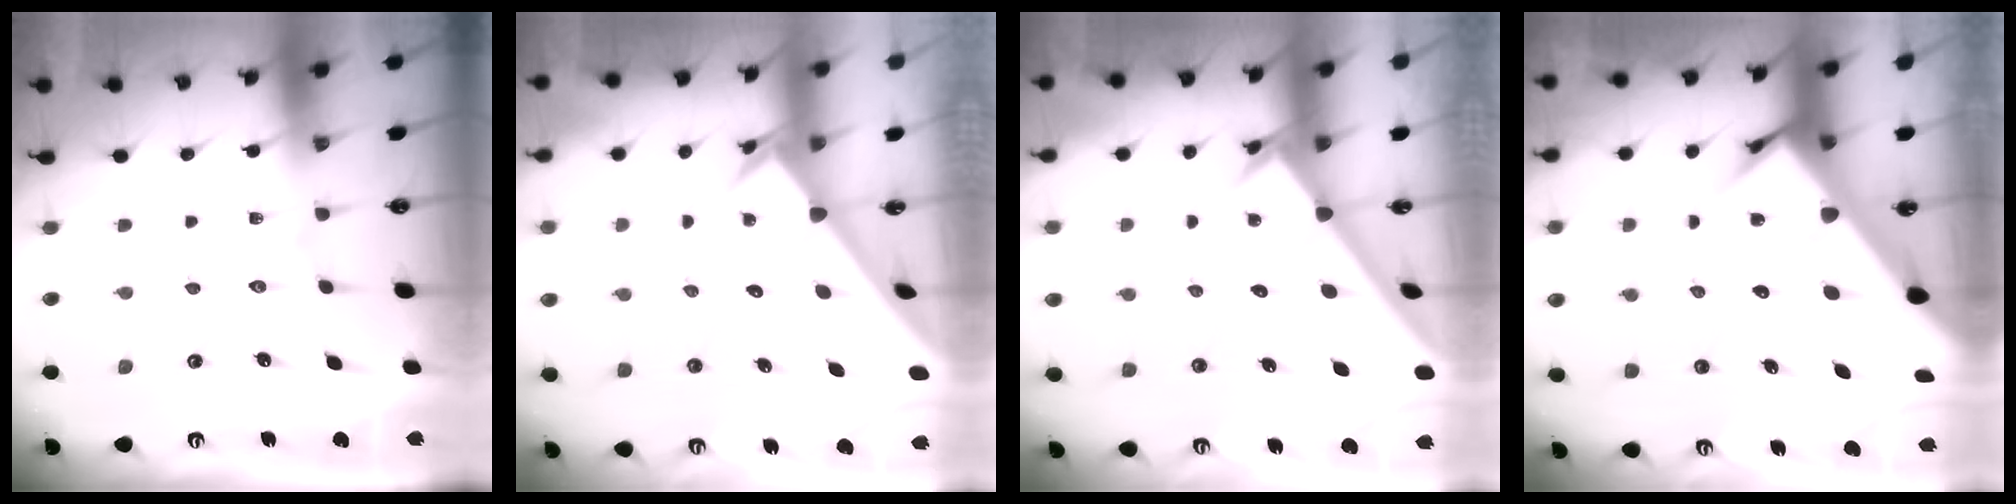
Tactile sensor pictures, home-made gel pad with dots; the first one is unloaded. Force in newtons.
{"total": 2.7, "press": 2.6, "slide": 0.2}
{"total": 3.3, "press": 3.3, "slide": 0.4}
{"total": 6.5, "press": 6.5, "slide": 0.5}